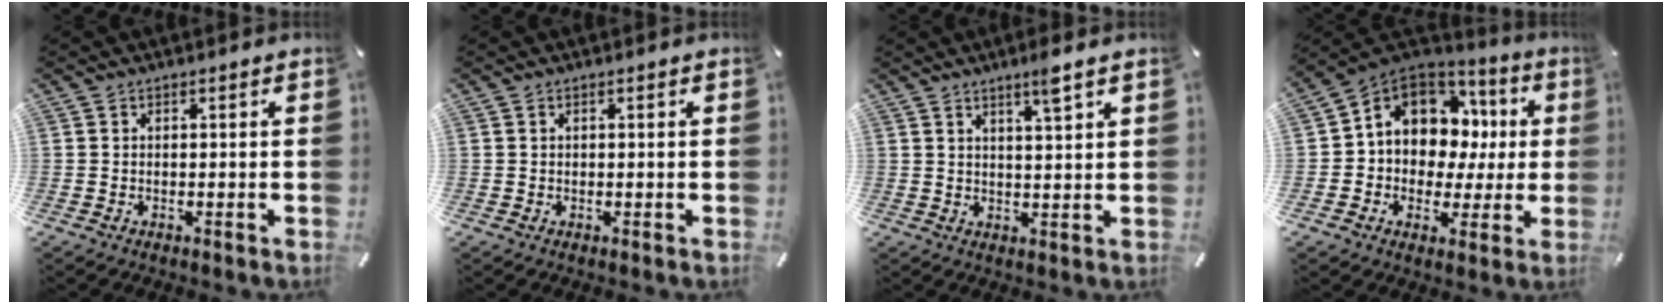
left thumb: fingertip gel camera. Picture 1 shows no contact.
{"total": 0.0}
{"total": 4.5, "force": [3.2, 0.2, 3.2], "torque": [-0.054, -0.013, 0.050]}
{"total": 11.8, "force": [3.1, 10.1, 5.1], "torque": [-0.100, -0.015, 0.065]}